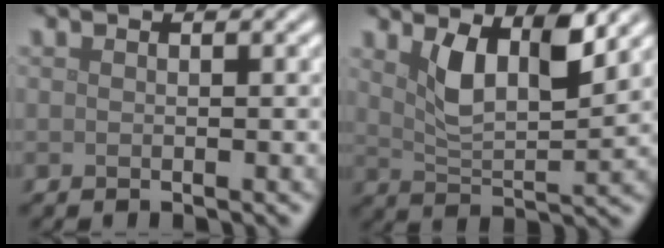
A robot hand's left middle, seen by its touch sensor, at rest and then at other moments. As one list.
[{"total": 5.2, "force": [2.5, 1.9, 4.1], "torque": [-0.086, -0.005, 0.047]}]